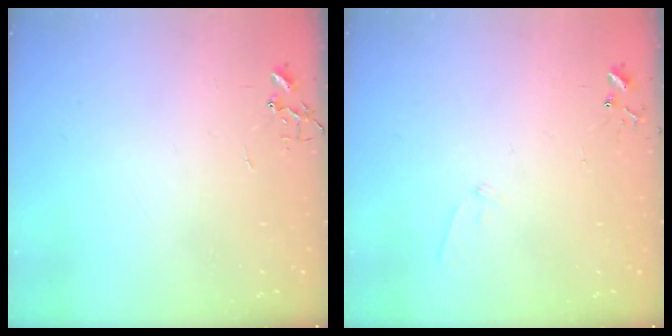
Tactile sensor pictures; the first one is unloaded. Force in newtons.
{"total": 6.0, "press": 5.9, "slide": 0.8}